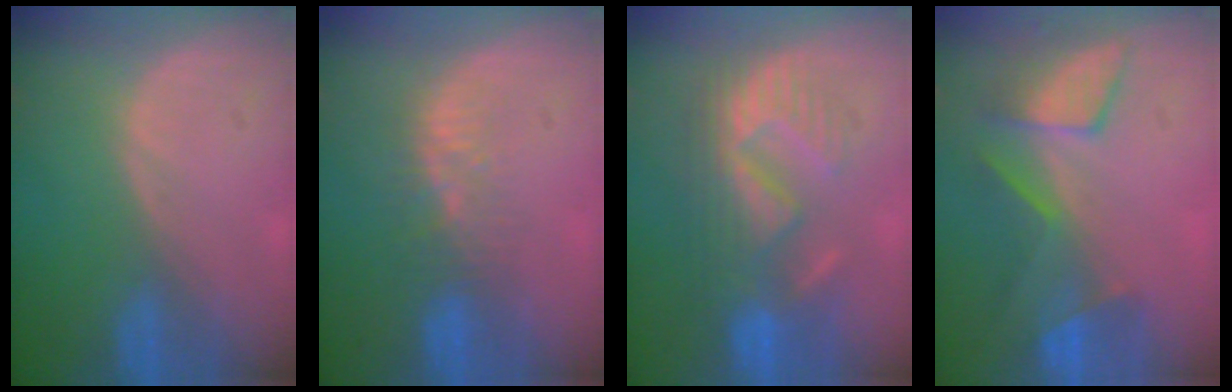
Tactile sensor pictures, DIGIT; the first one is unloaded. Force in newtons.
{"total": 4.9, "press": 4.3, "slide": 2.2}
{"total": 8.9, "press": 8.7, "slide": 1.5}
{"total": 7.4, "press": 7.1, "slide": 1.9}